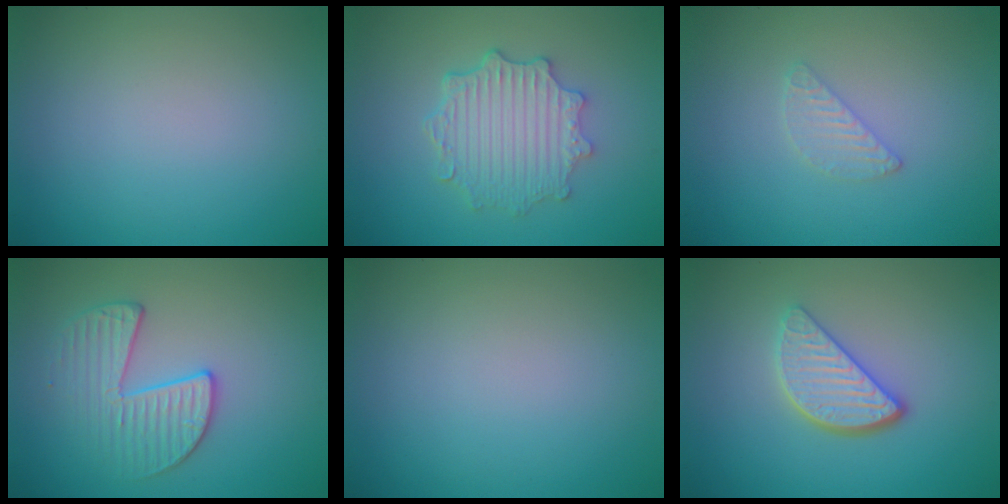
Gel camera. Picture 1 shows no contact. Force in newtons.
{"total": 4.7, "press": 3.8, "slide": 2.7}
{"total": 1.5, "press": 1.5, "slide": 0.2}
{"total": 3.3, "press": 3.1, "slide": 1.1}
{"total": 0.0}
{"total": 3.9, "press": 3.0, "slide": 2.4}